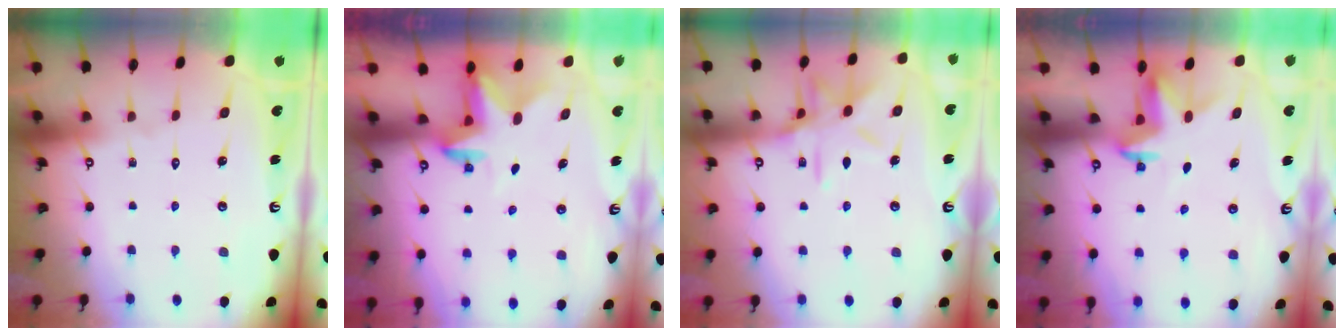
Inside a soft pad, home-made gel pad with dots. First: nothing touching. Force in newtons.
{"total": 2.8, "press": 2.8, "slide": 0.6}
{"total": 11.3, "press": 11.3, "slide": 0.8}
{"total": 3.2, "press": 3.2, "slide": 0.2}